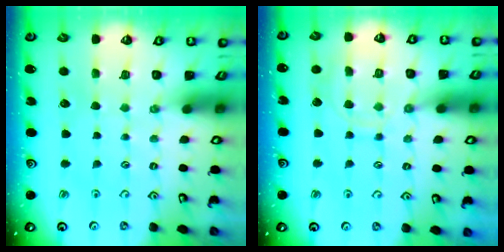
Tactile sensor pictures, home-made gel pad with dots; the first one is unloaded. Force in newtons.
{"total": 8.9, "press": 8.9, "slide": 0.8}